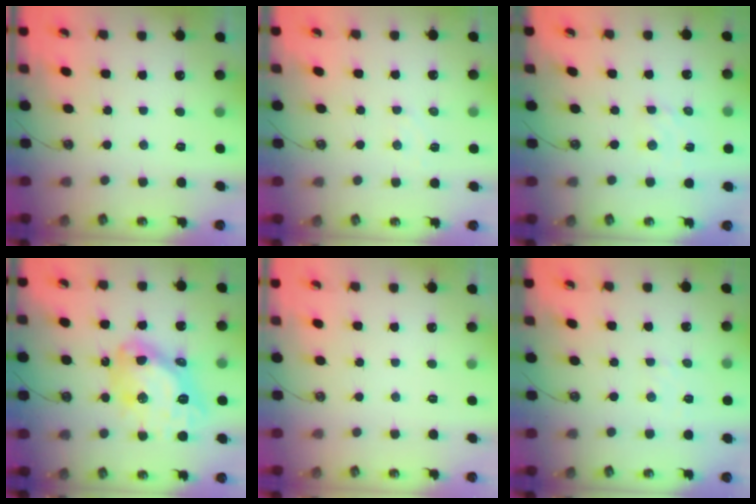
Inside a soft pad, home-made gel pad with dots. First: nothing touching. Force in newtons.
{"total": 5.0, "press": 5.0, "slide": 0.7}
{"total": 2.4, "press": 2.4, "slide": 0.4}
{"total": 18.4, "press": 18.3, "slide": 1.9}
{"total": 0.0}
{"total": 2.7, "press": 2.7, "slide": 0.4}